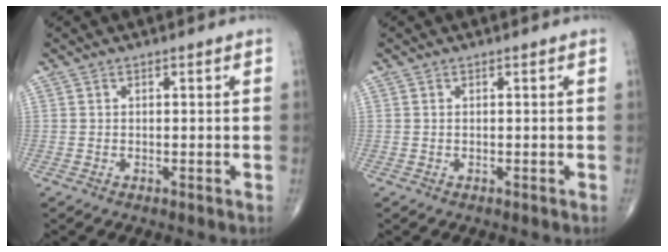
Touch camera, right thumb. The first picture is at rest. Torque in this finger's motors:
{"motor_torque": [0.18, 0.36, -0.33, -0.24, -0.04]}